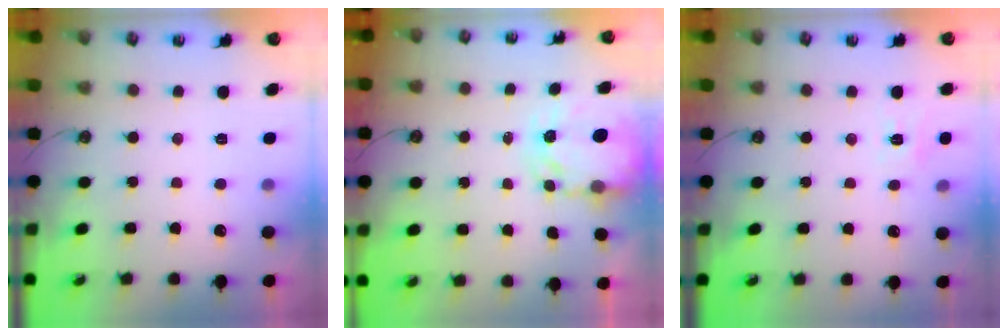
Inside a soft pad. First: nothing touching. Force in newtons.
{"total": 3.9, "press": 3.9, "slide": 0.4}
{"total": 7.4, "press": 7.4, "slide": 0.8}